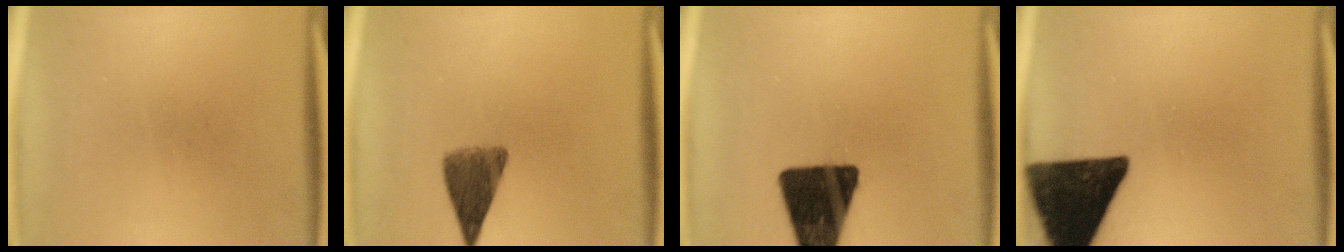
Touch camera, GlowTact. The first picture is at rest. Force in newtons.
{"total": 6.4}
{"total": 17.9}
{"total": 16.4}